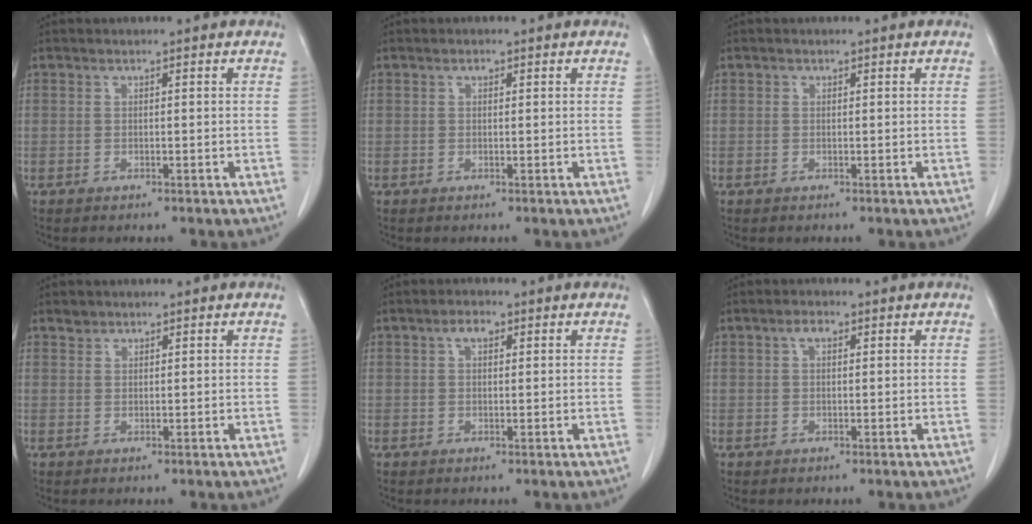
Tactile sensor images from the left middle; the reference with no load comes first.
{"total": 0.6, "force": [0.3, 0.3, 0.4], "torque": [-0.008, 0.000, 0.004]}
{"total": 0.0}
{"total": 0.8, "force": [0.7, 0.1, 0.3], "torque": [-0.011, 0.006, 0.018]}
{"total": 2.1, "force": [1.0, 1.1, 1.5], "torque": [-0.030, 0.007, 0.016]}
{"total": 1.6, "force": [0.7, 0.9, 1.2], "torque": [-0.024, 0.008, 0.011]}